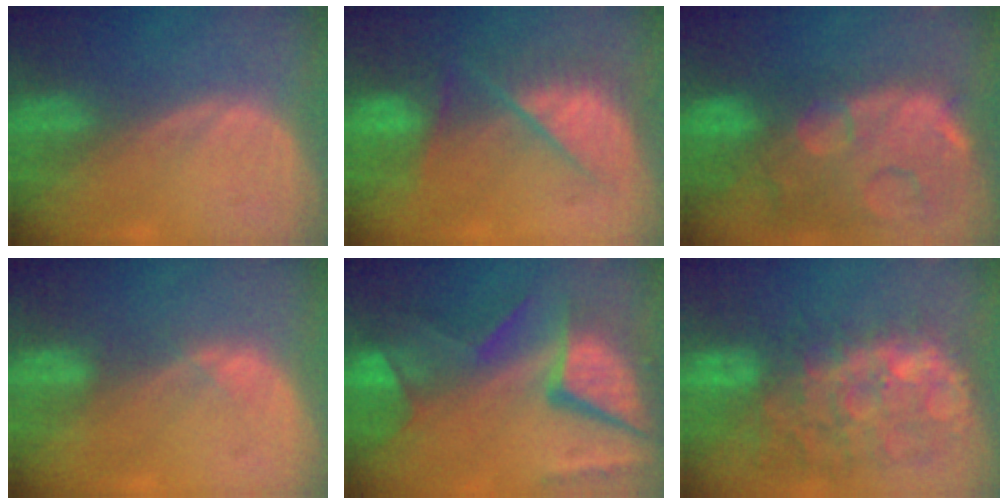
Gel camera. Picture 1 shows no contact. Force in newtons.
{"total": 7.2, "press": 7.2, "slide": 0.5}
{"total": 15.0, "press": 12.0, "slide": 9.0}
{"total": 1.4, "press": 1.2, "slide": 0.7}
{"total": 12.1, "press": 9.9, "slide": 7.0}
{"total": 12.4, "press": 11.3, "slide": 5.1}